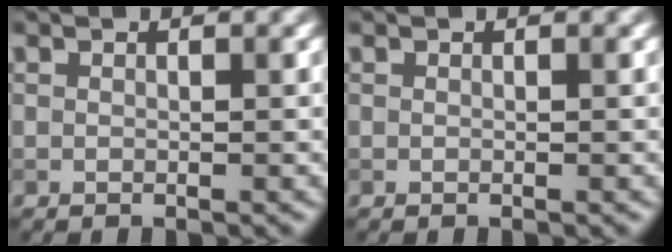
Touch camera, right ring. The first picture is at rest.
{"total": 0.0}